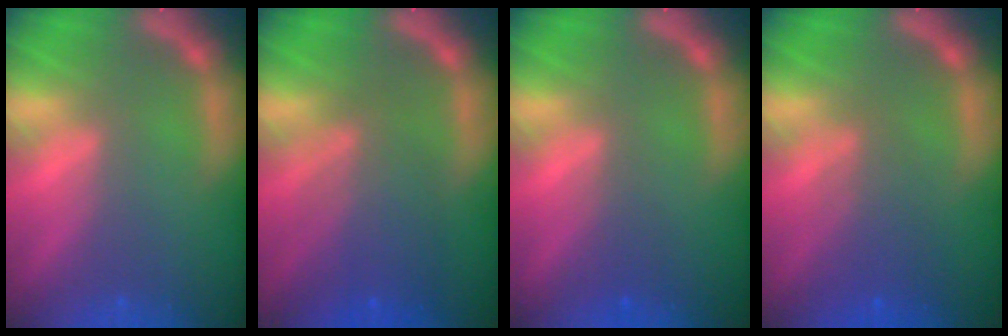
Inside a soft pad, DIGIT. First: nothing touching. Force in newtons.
{"total": 6.0}
{"total": 1.5}
{"total": 3.6}